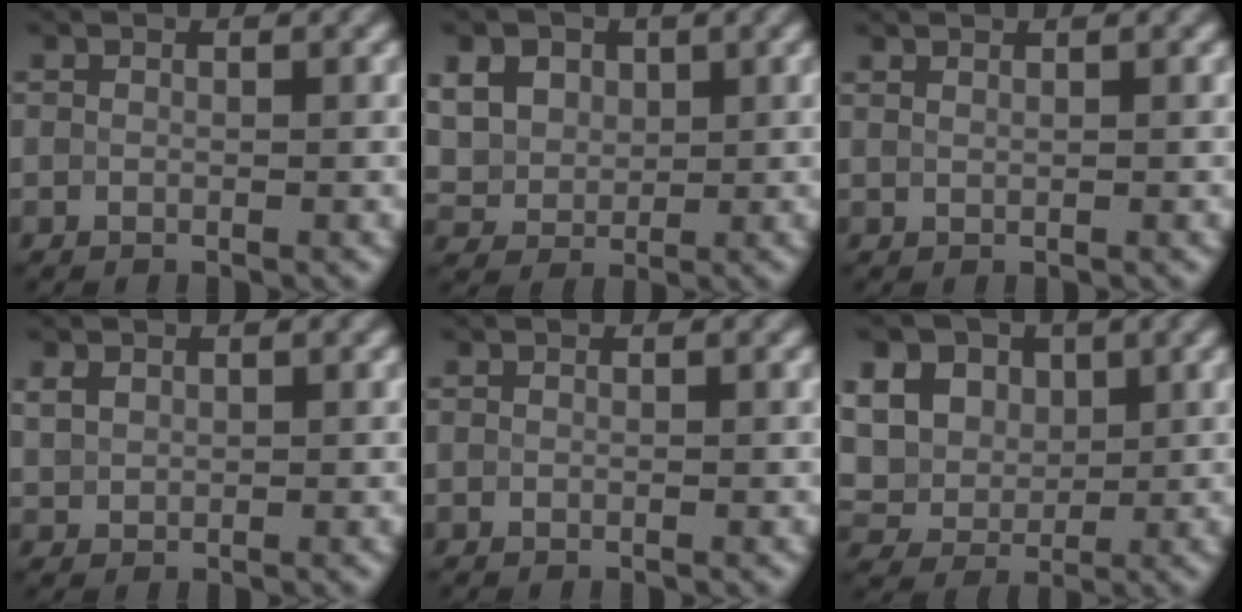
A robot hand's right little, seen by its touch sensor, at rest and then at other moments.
{"total": 8.9, "force": [3.8, 6.8, 4.4], "torque": [-0.097, 0.026, 0.055]}
{"total": 0.7, "force": [0.7, 0.1, 0.2], "torque": [-0.002, -0.001, 0.011]}
{"total": 1.4, "force": [0.7, 1.0, 0.6], "torque": [-0.014, 0.003, 0.018]}
{"total": 0.0}
{"total": 12.6, "force": [4.7, 9.9, 6.1], "torque": [-0.139, 0.026, 0.073]}